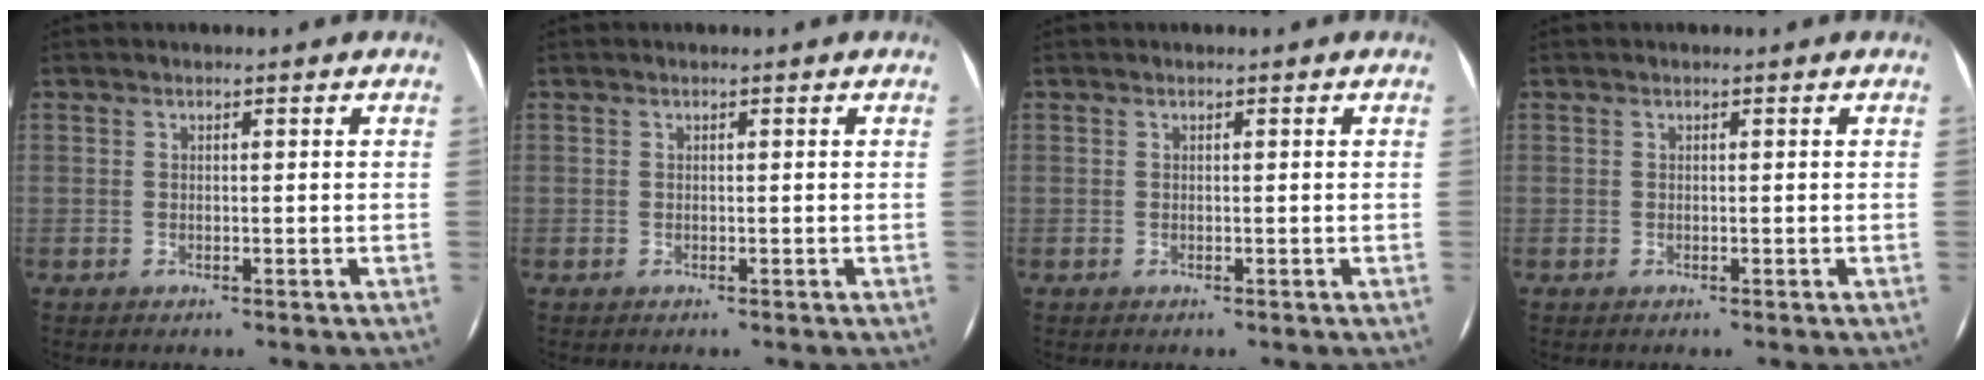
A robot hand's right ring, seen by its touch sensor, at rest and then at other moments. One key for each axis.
{"total": 0.0}
{"total": 0.0}
{"total": 0.0}